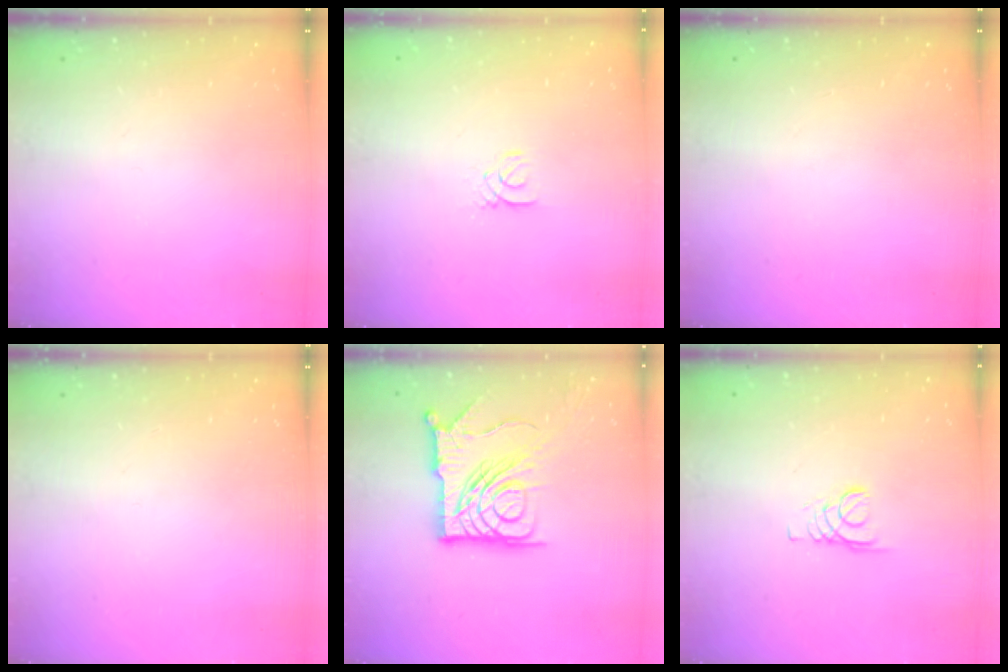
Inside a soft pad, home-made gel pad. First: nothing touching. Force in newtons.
{"total": 1.4, "press": 1.4, "slide": 0.1}
{"total": 0.0}
{"total": 0.0}
{"total": 15.4, "press": 15.3, "slide": 1.7}
{"total": 1.6, "press": 1.6, "slide": 0.2}